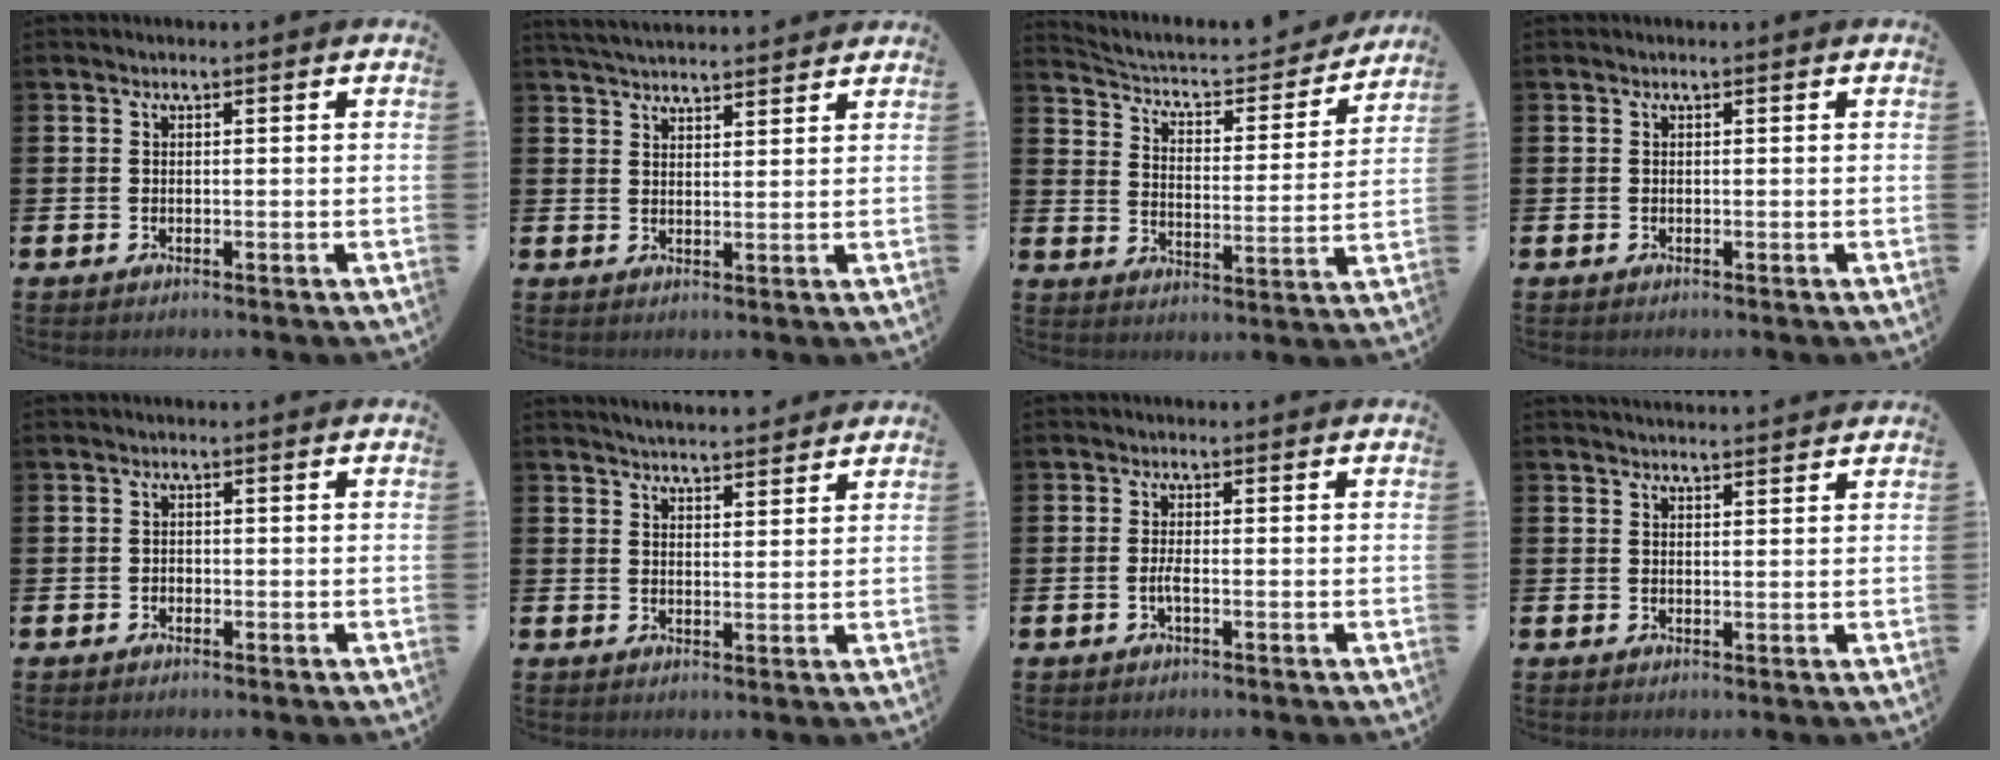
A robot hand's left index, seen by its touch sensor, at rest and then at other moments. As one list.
[{"total": 4.1, "force": [4.0, 0.3, 0.4], "torque": [-0.025, -0.014, 0.077]}, {"total": 4.9, "force": [4.4, 1.7, 1.4], "torque": [-0.057, -0.035, 0.065]}, {"total": 0.0}, {"total": 0.6, "force": [-0.4, 0.5, 0.1], "torque": [-0.006, 0.005, -0.008]}, {"total": 4.1, "force": [4.1, 0.2, 0.0], "torque": [-0.005, -0.024, 0.074]}, {"total": 1.3, "force": [-0.5, 0.2, 1.2], "torque": [-0.029, 0.002, -0.008]}, {"total": 2.5, "force": [2.5, 0.1, 0.0], "torque": [0.007, -0.016, 0.042]}]